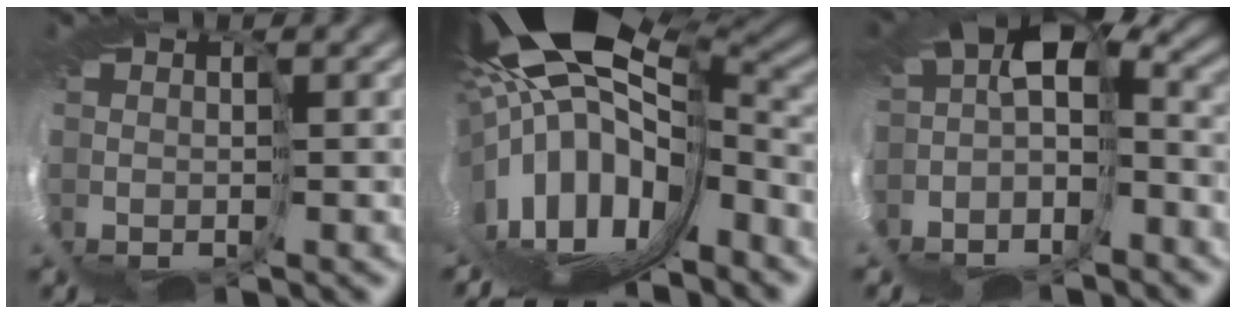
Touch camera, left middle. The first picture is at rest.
{"total": 13.6, "force": [-2.2, 5.4, 12.3], "torque": [-0.195, -0.009, -0.035]}
{"total": 4.9, "force": [-2.8, 2.2, 3.4], "torque": [-0.072, -0.023, -0.025]}